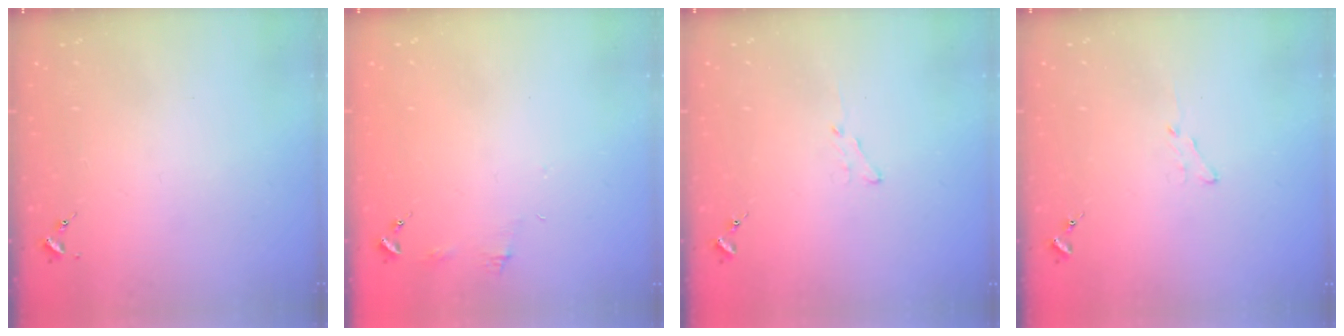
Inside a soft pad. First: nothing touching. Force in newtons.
{"total": 4.5, "press": 4.5, "slide": 0.5}
{"total": 3.6, "press": 3.6, "slide": 0.4}
{"total": 3.6, "press": 3.6, "slide": 0.4}